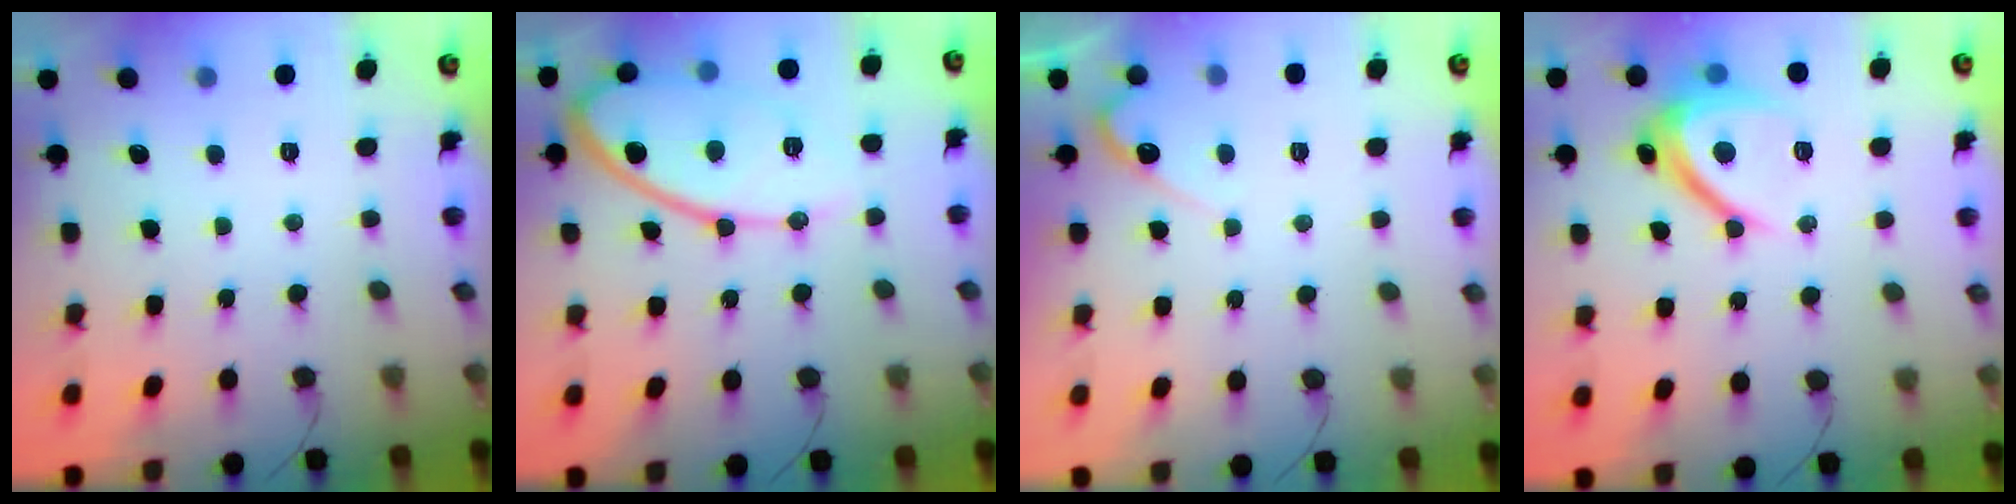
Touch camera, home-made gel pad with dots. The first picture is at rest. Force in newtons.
{"total": 14.8, "press": 14.7, "slide": 0.9}
{"total": 3.9, "press": 3.9, "slide": 0.3}
{"total": 10.5, "press": 10.5, "slide": 0.7}